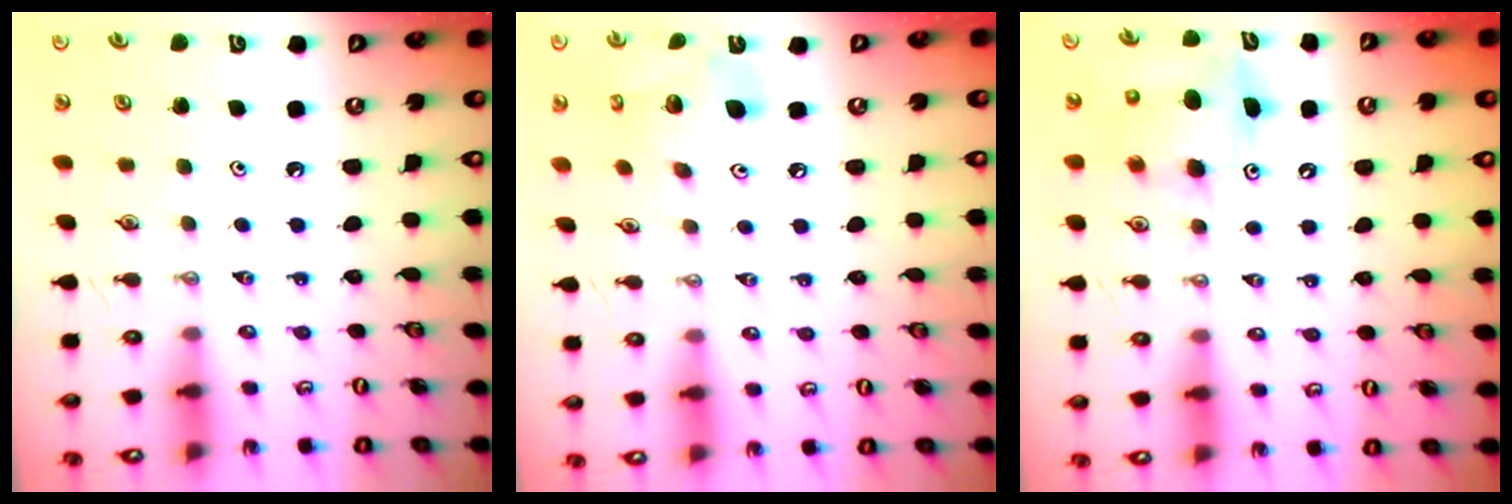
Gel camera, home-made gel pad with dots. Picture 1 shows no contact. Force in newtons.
{"total": 15.1, "press": 14.8, "slide": 2.7}
{"total": 8.0, "press": 7.8, "slide": 1.8}